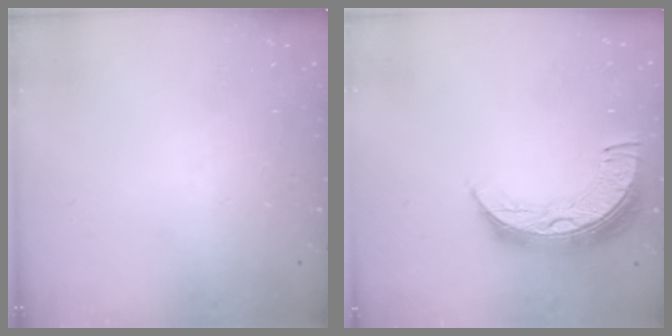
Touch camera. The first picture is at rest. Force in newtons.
{"total": 12.2, "press": 12.2, "slide": 0.9}